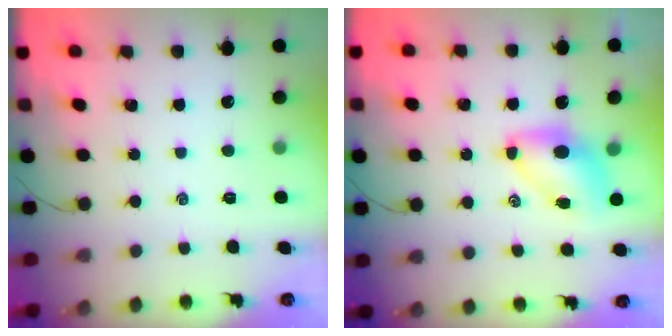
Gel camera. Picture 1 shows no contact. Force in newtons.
{"total": 7.3, "press": 7.3, "slide": 0.9}